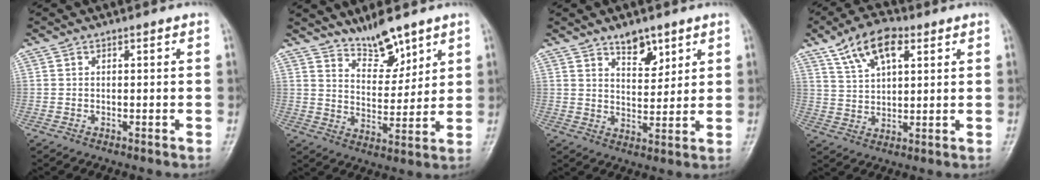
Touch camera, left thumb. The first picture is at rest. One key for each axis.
{"total": 7.8, "fx": 6.3, "fy": 2.8, "fz": 3.6, "tx": -0.035, "ty": -0.055, "tz": 0.118}
{"total": 6.2, "fx": 4.1, "fy": 3.1, "fz": 3.4, "tx": -0.028, "ty": -0.030, "tz": 0.070}
{"total": 10.2, "fx": 5.3, "fy": 5.1, "fz": 7.1, "tx": -0.113, "ty": -0.005, "tz": 0.099}